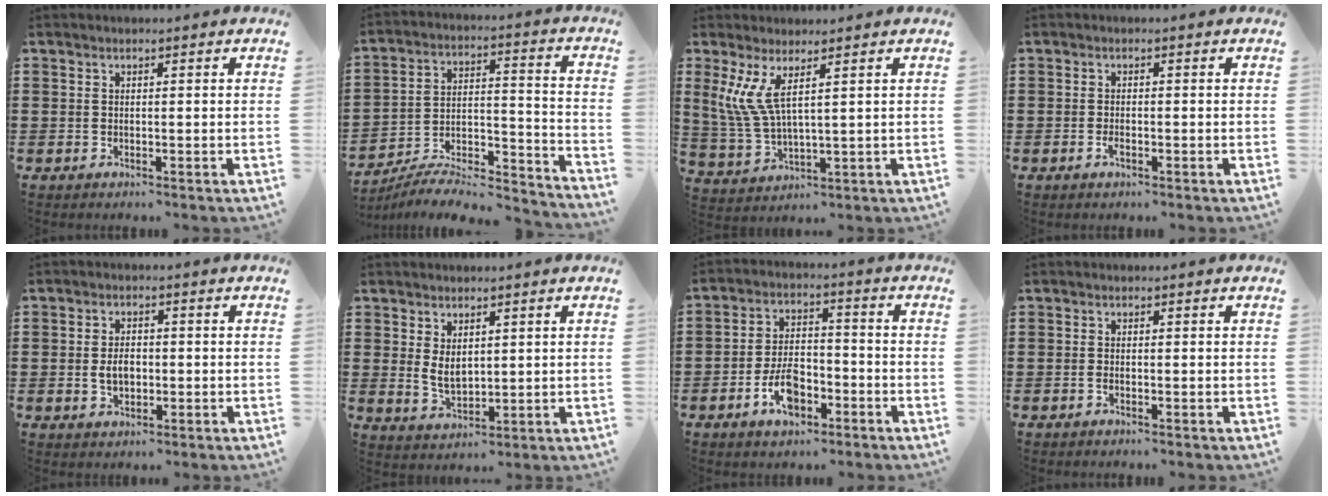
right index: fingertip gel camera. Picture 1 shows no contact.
{"total": 7.3, "force": [-6.6, 1.7, 2.7], "torque": [-0.039, 0.007, -0.129]}
{"total": 6.6, "force": [2.9, 1.9, 5.6], "torque": [-0.151, -0.010, 0.044]}
{"total": 1.2, "force": [-0.5, 0.5, 1.0], "torque": [-0.019, -0.003, -0.008]}
{"total": 3.2, "force": [-0.4, 2.1, 2.4], "torque": [-0.040, 0.003, -0.010]}
{"total": 3.5, "force": [1.5, 2.0, 2.4], "torque": [-0.043, 0.001, 0.026]}
{"total": 7.0, "force": [-3.3, 3.6, 5.0], "torque": [-0.108, 0.005, -0.063]}
{"total": 0.6, "force": [-0.4, 0.0, 0.5], "torque": [-0.010, -0.005, -0.006]}